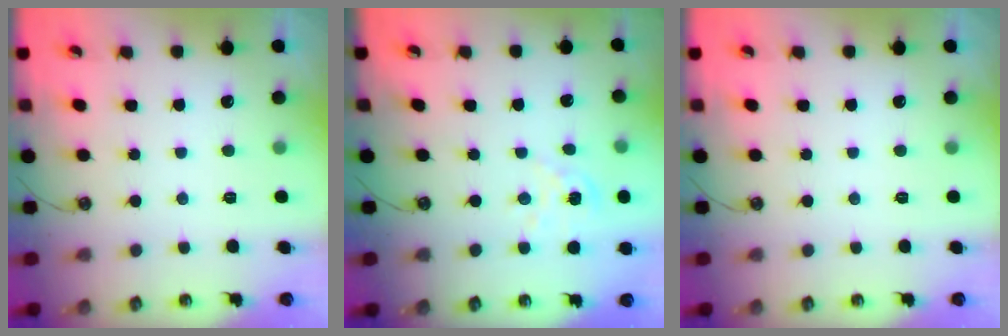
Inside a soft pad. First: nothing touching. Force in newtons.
{"total": 2.8, "press": 2.7, "slide": 0.3}
{"total": 0.0}